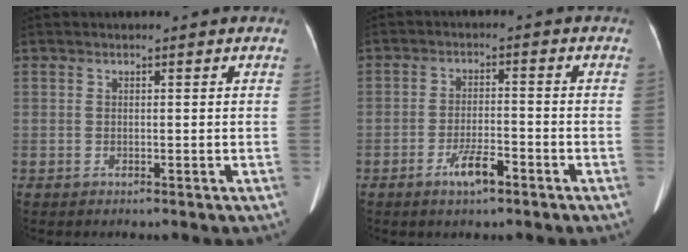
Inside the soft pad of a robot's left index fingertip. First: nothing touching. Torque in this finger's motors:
{"motor_torque": [0.56, 0.49, 0.29, 0.02]}